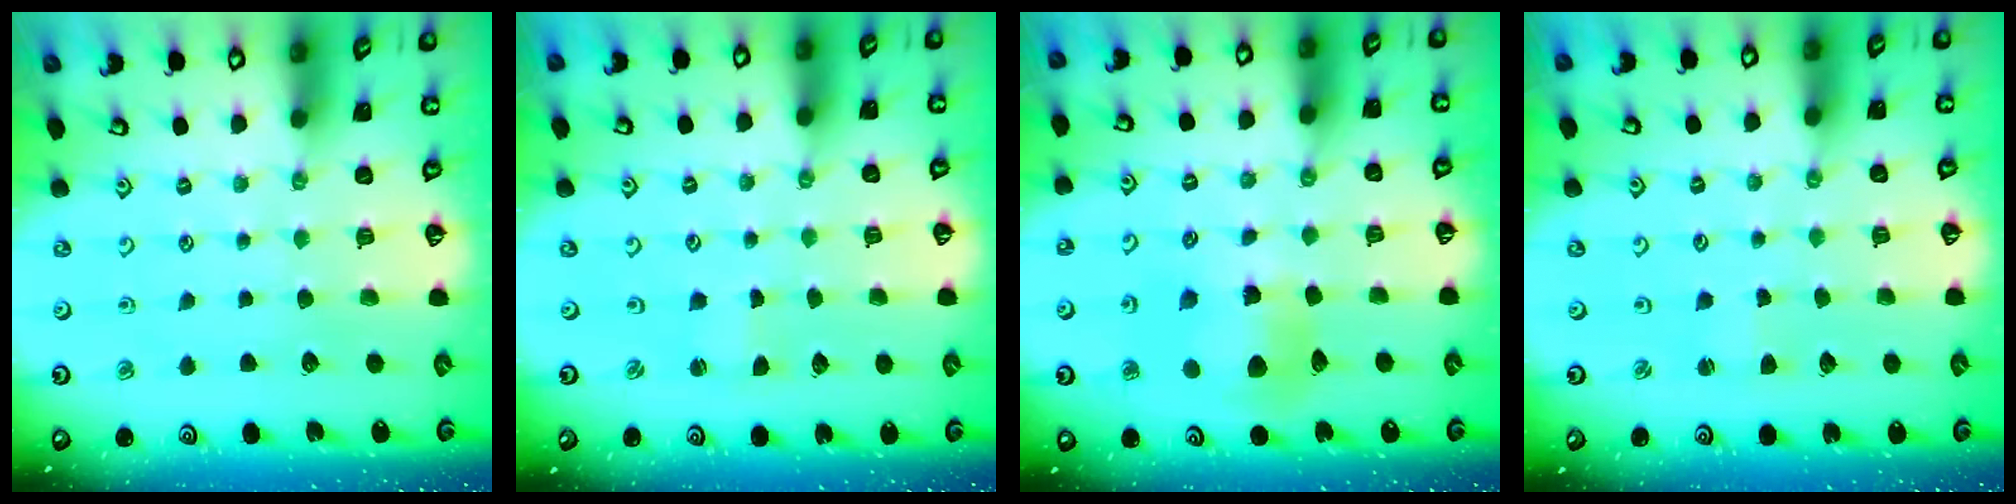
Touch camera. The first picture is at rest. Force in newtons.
{"total": 0.6, "press": 0.6, "slide": 0.0}
{"total": 9.1, "press": 9.0, "slide": 1.2}
{"total": 0.7, "press": 0.7, "slide": 0.1}